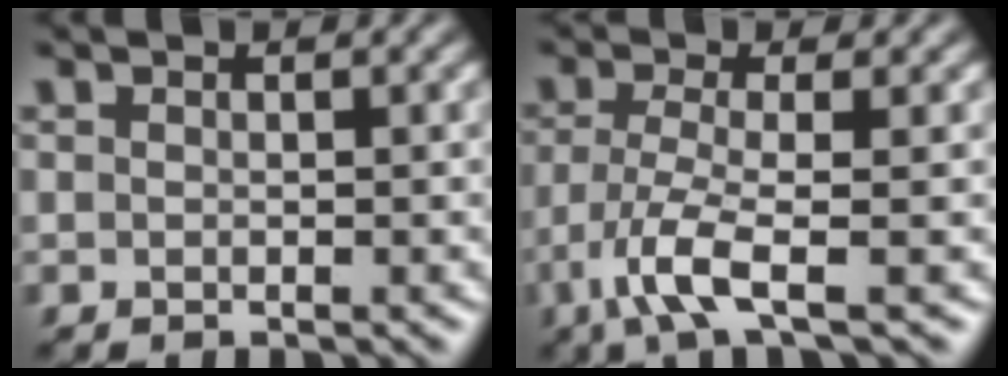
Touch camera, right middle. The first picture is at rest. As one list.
[{"total": 4.4, "force": [-2.1, 0.8, 3.7], "torque": [-0.082, -0.009, -0.049]}]